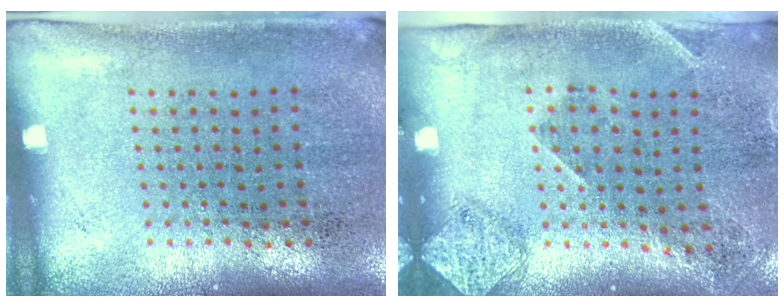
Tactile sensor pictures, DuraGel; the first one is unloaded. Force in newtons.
{"total": 1.8, "press": 1.2, "slide": 1.3}